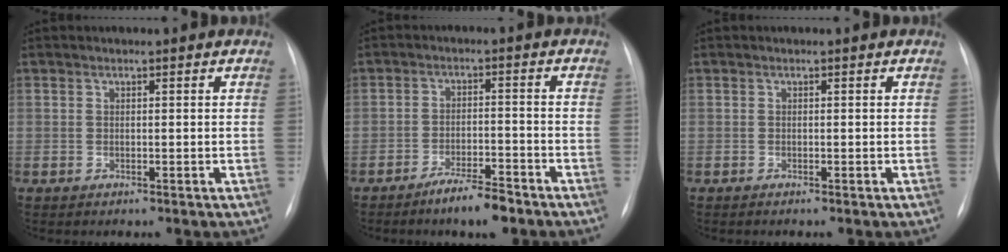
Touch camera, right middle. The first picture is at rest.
{"total": 5.6, "force": [-4.2, 0.8, 3.6], "torque": [-0.062, -0.005, -0.073]}
{"total": 0.0}